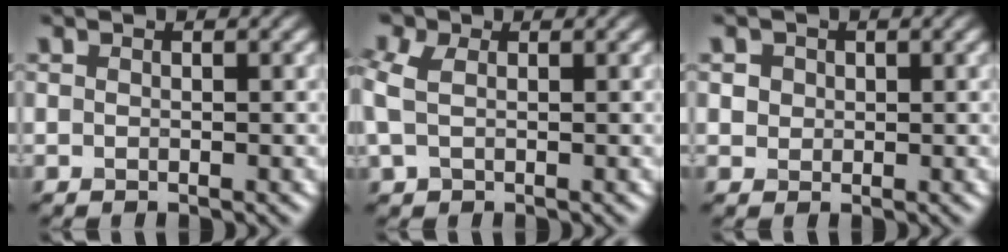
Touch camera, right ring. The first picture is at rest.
{"total": 3.2, "force": [0.6, 2.5, 2.0], "torque": [-0.061, 0.007, 0.009]}
{"total": 1.8, "force": [0.7, 1.5, 0.7], "torque": [-0.015, 0.002, 0.017]}